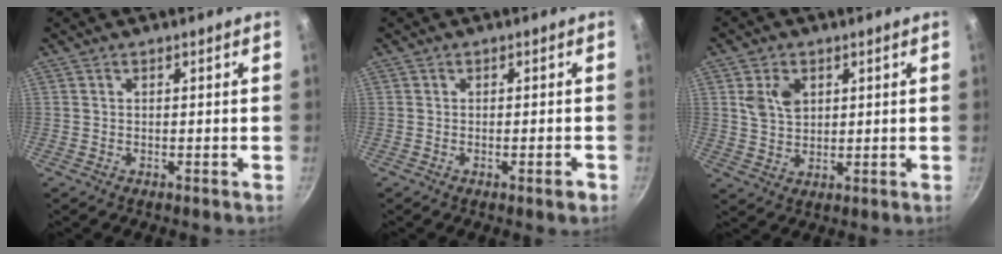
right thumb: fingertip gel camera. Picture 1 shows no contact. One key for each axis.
{"total": 2.0, "fx": -0.9, "fy": 0.3, "fz": 1.7, "tx": -0.021, "ty": 0.007, "tz": -0.012}
{"total": 6.0, "fx": 1.9, "fy": 4.4, "fz": 3.6, "tx": -0.052, "ty": -0.007, "tz": 0.037}